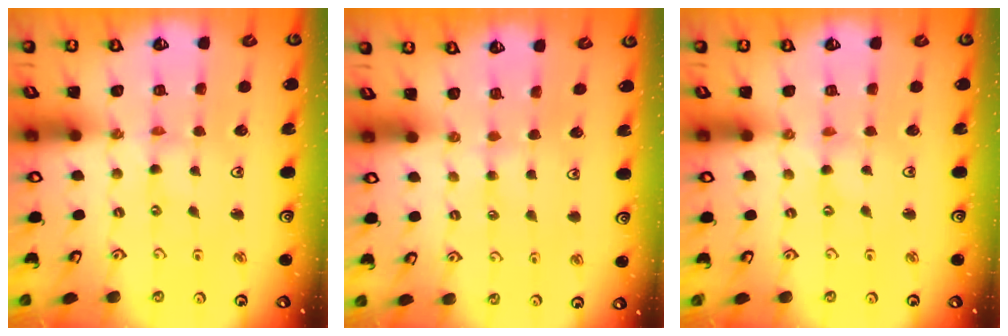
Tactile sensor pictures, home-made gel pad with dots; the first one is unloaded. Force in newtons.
{"total": 2.3, "press": 2.2, "slide": 0.5}
{"total": 0.0}